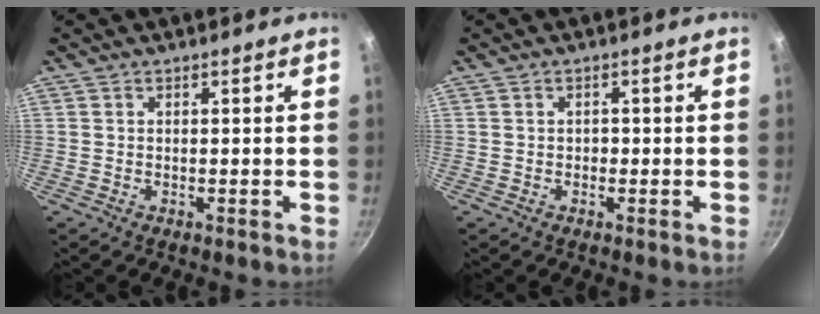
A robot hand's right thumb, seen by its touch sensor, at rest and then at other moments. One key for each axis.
{"total": 0.9, "fx": -0.2, "fy": 0.8, "fz": 0.5, "tx": -0.004, "ty": 0.003, "tz": -0.003}